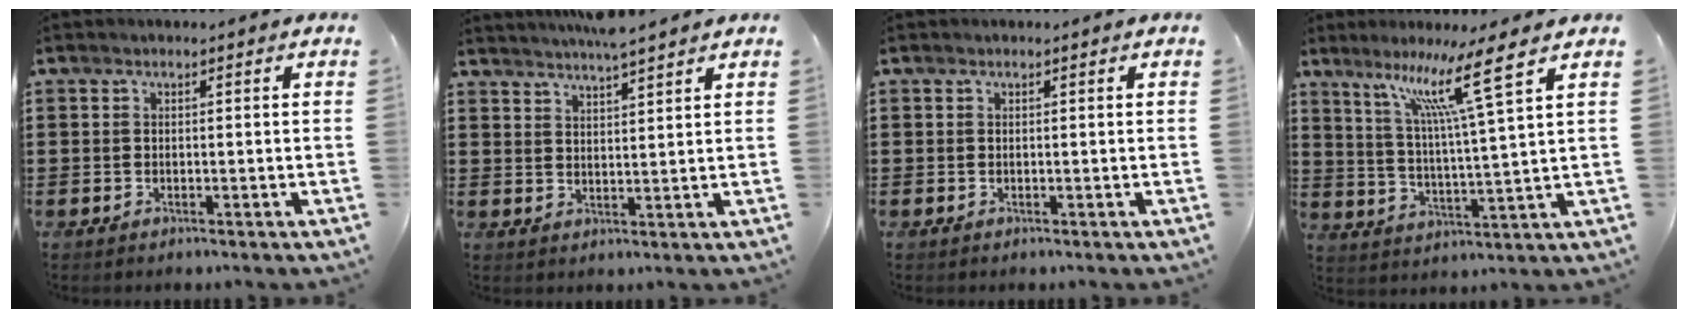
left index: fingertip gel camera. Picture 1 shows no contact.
{"total": 3.4, "force": [3.3, -0.5, 0.6], "torque": [-0.021, -0.012, 0.061]}
{"total": 0.0}
{"total": 10.2, "force": [6.8, -1.1, 7.6], "torque": [-0.151, -0.029, 0.103]}